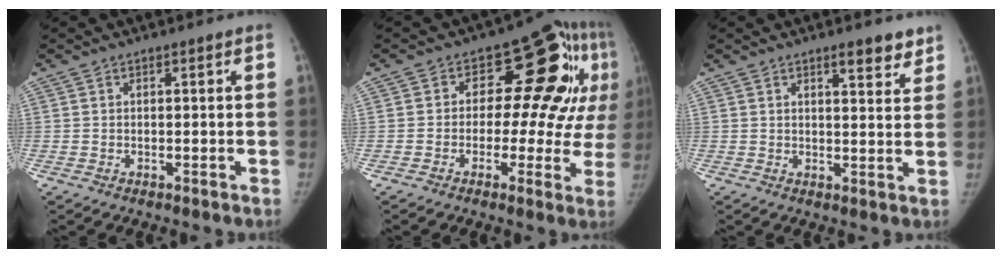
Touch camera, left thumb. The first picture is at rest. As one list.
[{"total": 18.1, "force": [3.8, 10.4, 14.2], "torque": [-0.121, 0.010, 0.040]}, {"total": 5.3, "force": [3.9, 1.6, 3.2], "torque": [-0.023, -0.025, 0.053]}]